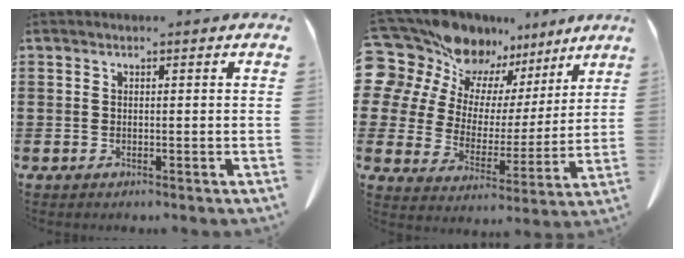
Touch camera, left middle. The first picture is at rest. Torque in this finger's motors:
{"motor_torque": [0.38, 0.26, 0.09, 0.00]}